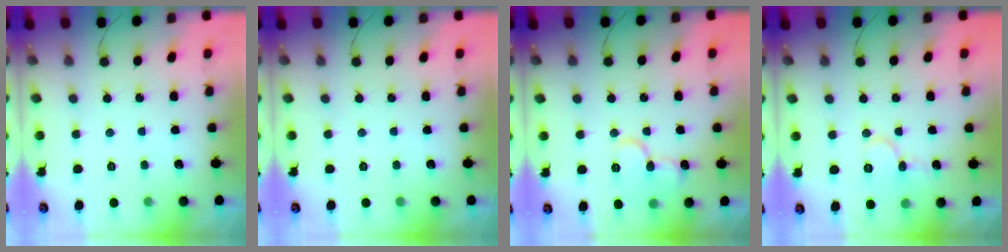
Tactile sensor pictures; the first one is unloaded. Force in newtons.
{"total": 0.0}
{"total": 10.7, "press": 10.6, "slide": 1.5}
{"total": 8.8, "press": 8.7, "slide": 0.7}